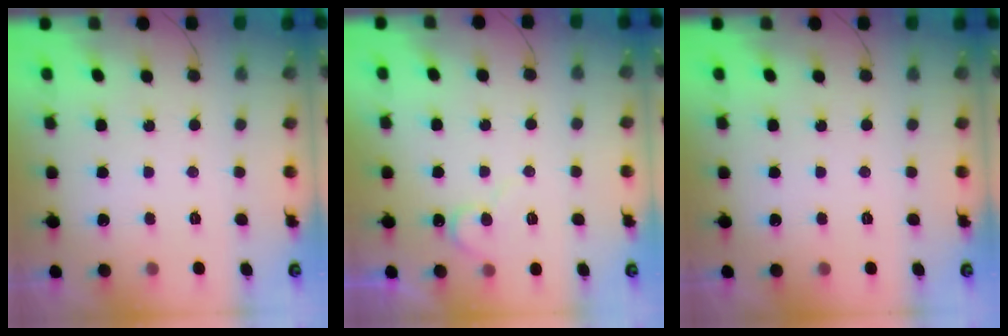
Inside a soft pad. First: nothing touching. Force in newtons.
{"total": 7.0, "press": 6.9, "slide": 0.7}
{"total": 0.0}